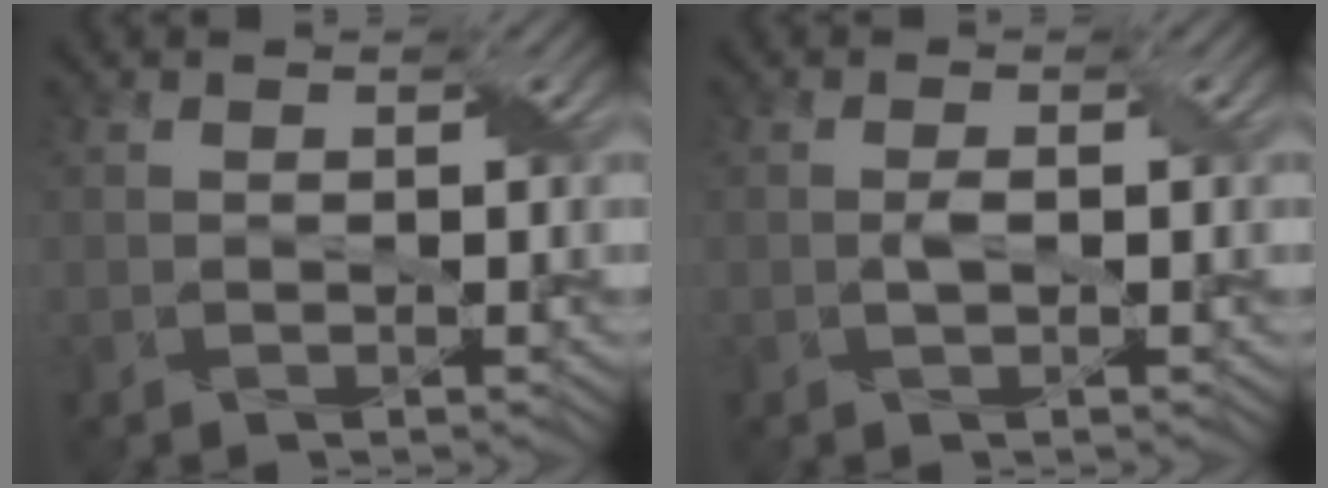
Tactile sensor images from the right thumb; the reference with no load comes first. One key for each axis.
{"total": 1.1, "fx": 0.0, "fy": 0.4, "fz": 1.0, "tx": -0.023, "ty": 0.002, "tz": 0.001}